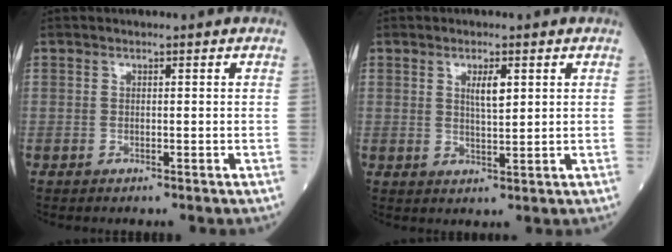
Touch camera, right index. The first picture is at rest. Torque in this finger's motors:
{"motor_torque": [0.62, 0.28, 0.29, 0.07]}